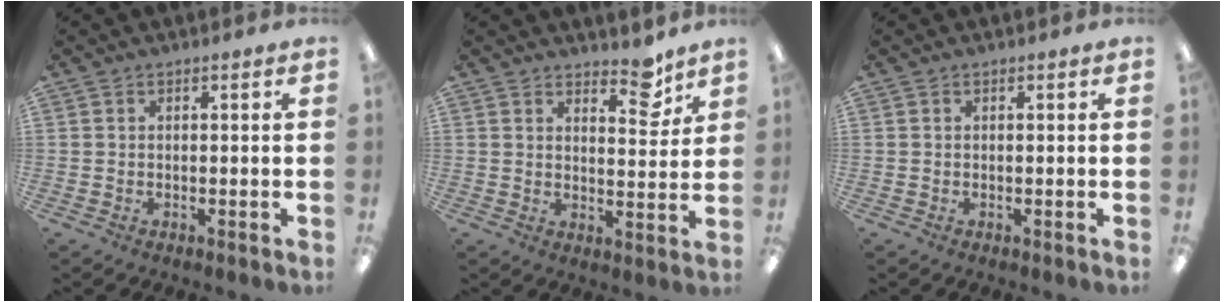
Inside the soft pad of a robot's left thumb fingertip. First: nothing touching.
{"total": 7.2, "force": [5.6, 2.8, 3.5], "torque": [-0.020, -0.044, 0.090]}
{"total": 0.0}